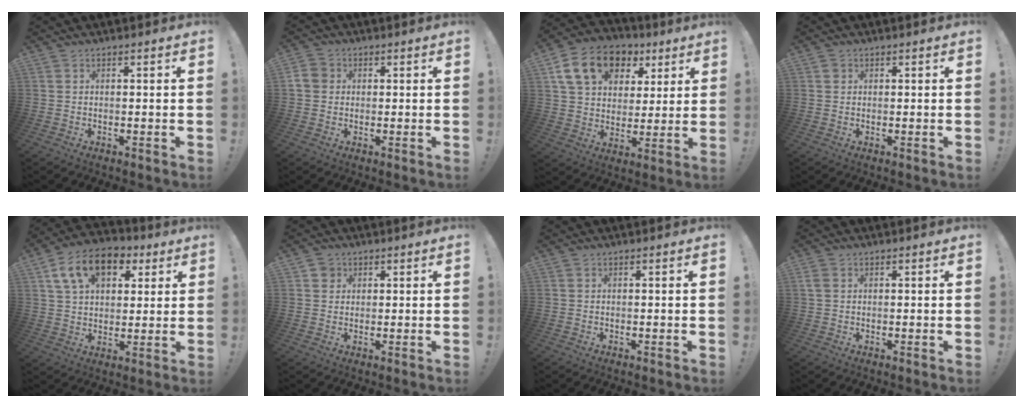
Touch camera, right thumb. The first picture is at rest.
{"total": 4.7, "force": [0.6, 4.2, 2.2], "torque": [-0.046, 0.011, 0.013]}
{"total": 17.1, "force": [7.9, 12.0, 9.1], "torque": [-0.144, -0.023, 0.148]}
{"total": 0.8, "force": [0.5, 0.6, 0.1], "torque": [0.004, -0.002, 0.008]}
{"total": 14.9, "force": [6.7, 9.9, 8.8], "torque": [-0.152, -0.015, 0.129]}
{"total": 2.7, "force": [1.3, 2.2, 0.6], "torque": [-0.004, -0.004, 0.023]}
{"total": 0.0}
{"total": 2.3, "force": [0.9, 1.7, 1.4], "torque": [-0.022, 0.002, 0.017]}